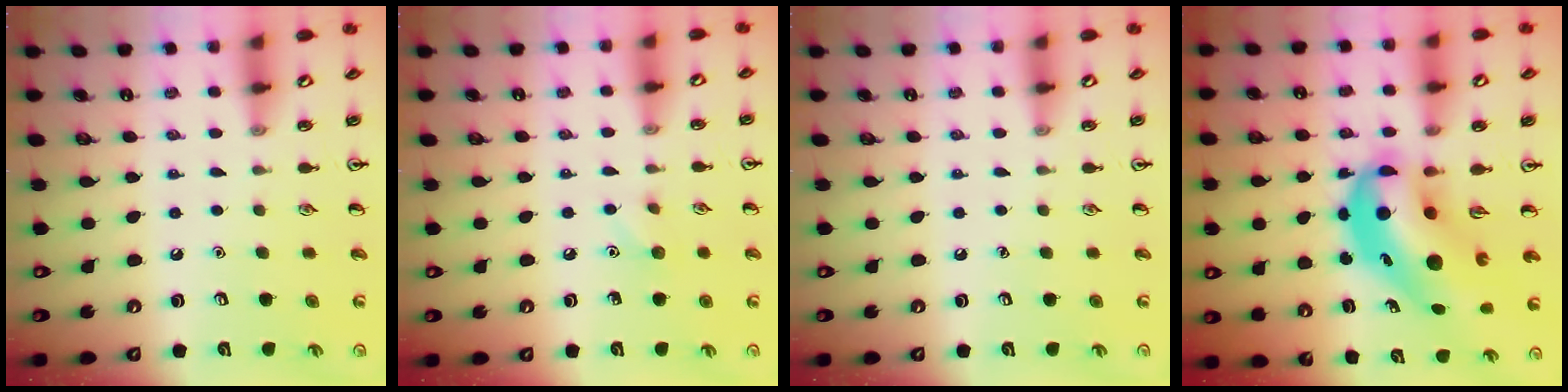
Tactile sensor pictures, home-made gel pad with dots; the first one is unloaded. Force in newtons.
{"total": 5.5, "press": 5.2, "slide": 1.7}
{"total": 0.0}
{"total": 11.4, "press": 10.9, "slide": 3.2}